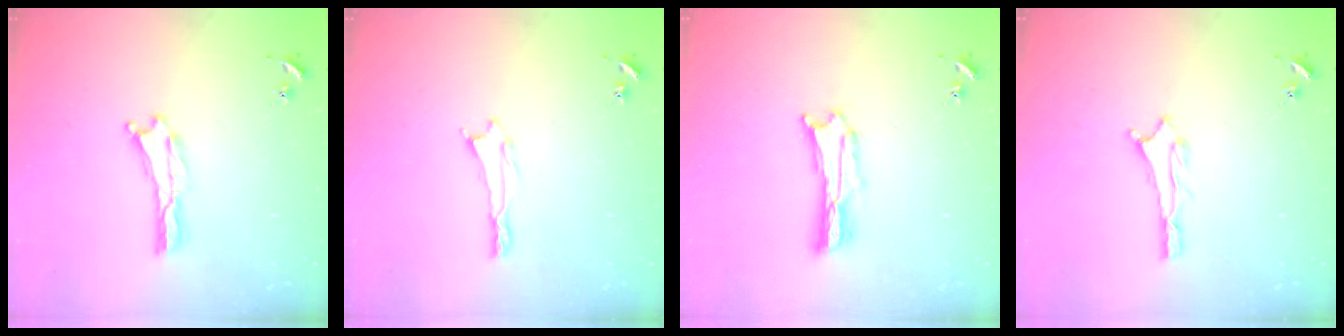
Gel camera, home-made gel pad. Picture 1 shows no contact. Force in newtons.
{"total": 0.5, "press": 0.5, "slide": 0.2}
{"total": 2.7, "press": 2.7, "slide": 0.3}
{"total": 1.1, "press": 1.0, "slide": 0.1}